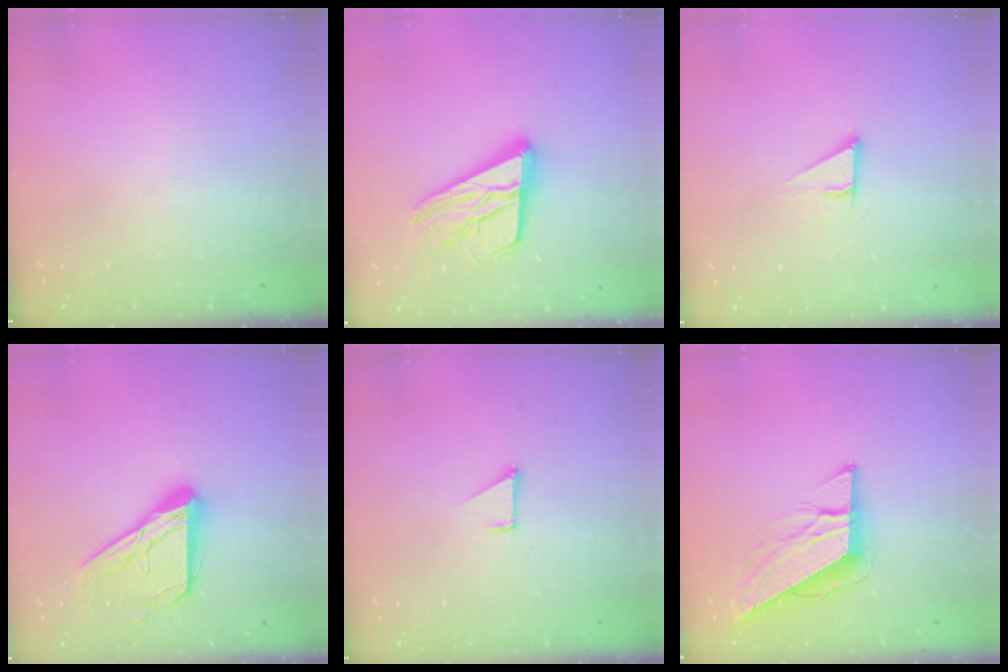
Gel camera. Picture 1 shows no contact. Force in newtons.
{"total": 18.0, "press": 17.9, "slide": 1.8}
{"total": 2.9, "press": 2.9, "slide": 0.1}
{"total": 17.1, "press": 17.0, "slide": 1.6}
{"total": 1.5, "press": 1.5, "slide": 0.1}
{"total": 9.9, "press": 9.9, "slide": 0.4}